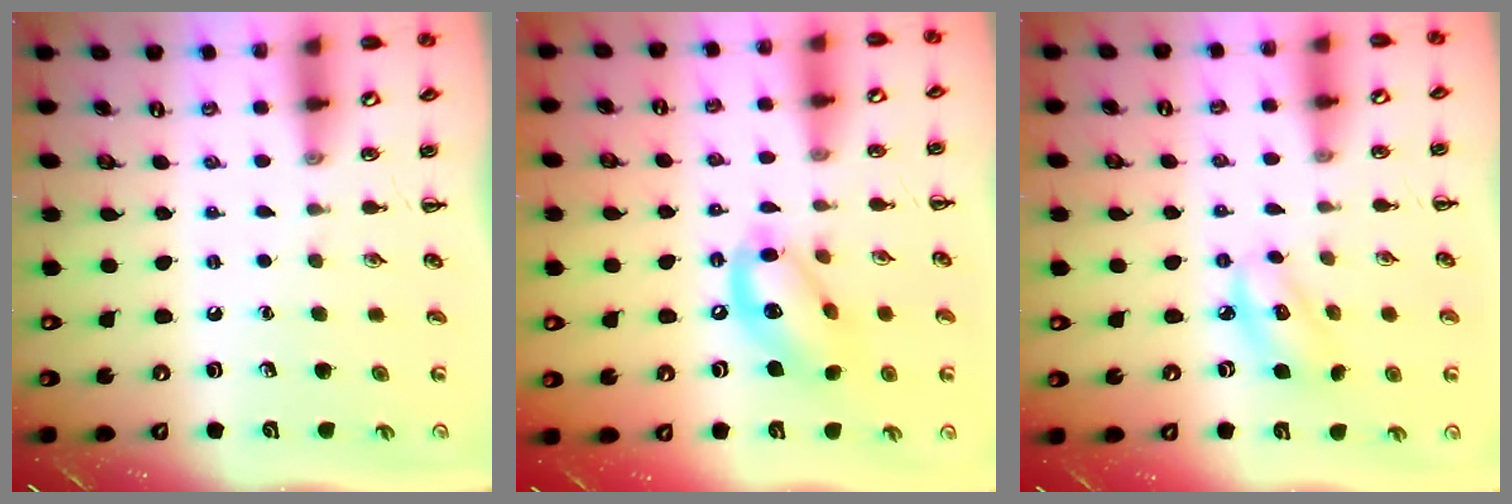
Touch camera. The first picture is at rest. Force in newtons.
{"total": 13.9, "press": 13.5, "slide": 3.4}
{"total": 4.9, "press": 4.8, "slide": 0.8}